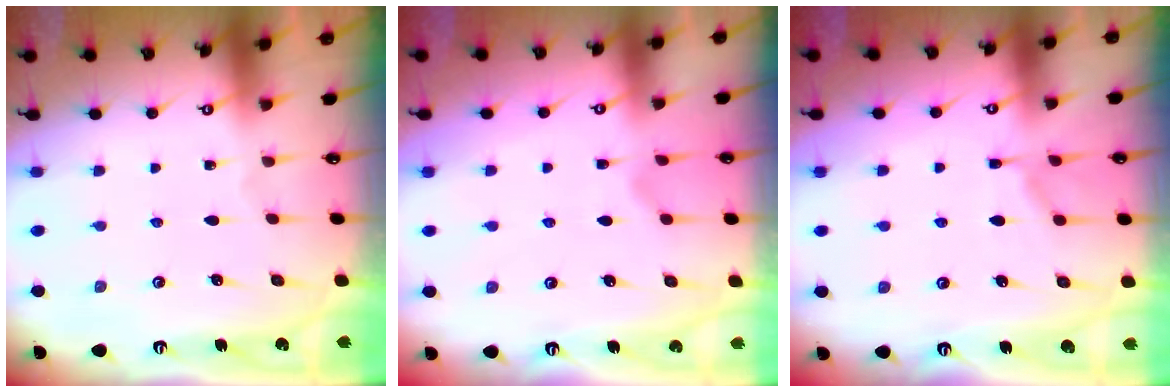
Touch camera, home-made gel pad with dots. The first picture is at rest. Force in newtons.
{"total": 0.7, "press": 0.4, "slide": 0.6}
{"total": 6.7, "press": 6.6, "slide": 0.6}